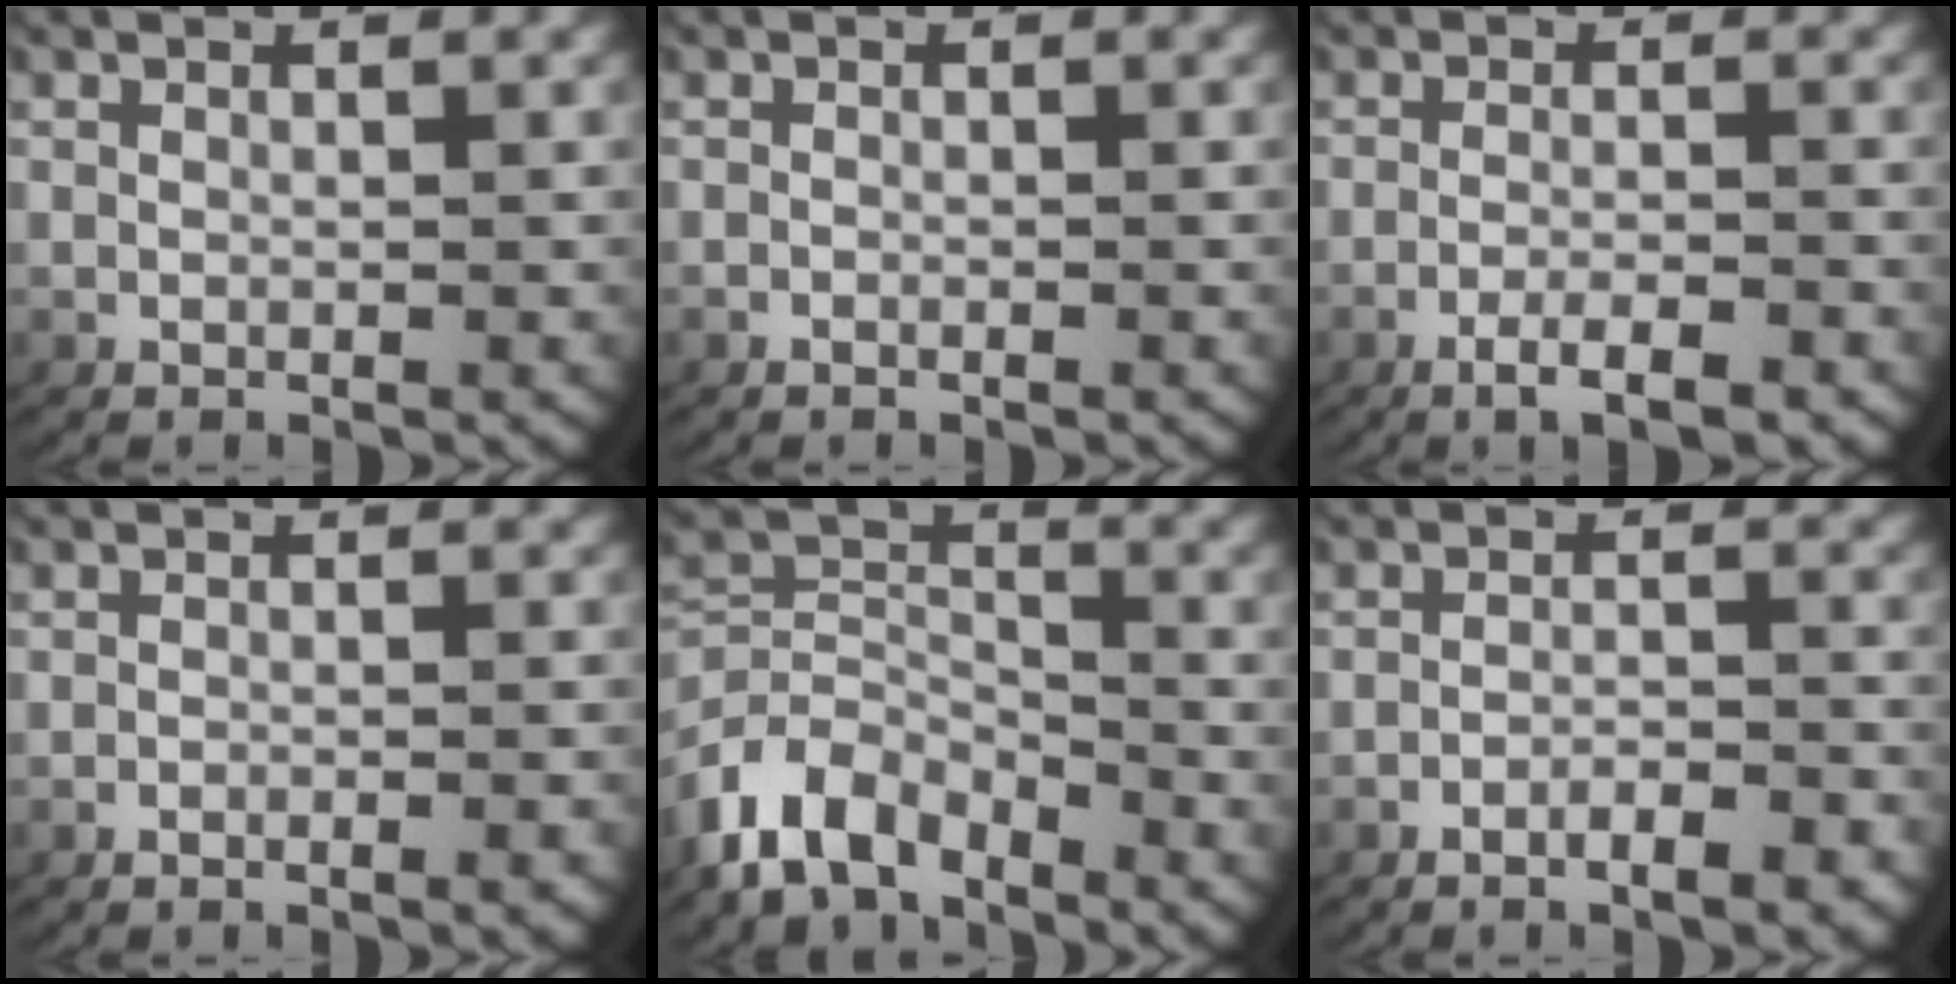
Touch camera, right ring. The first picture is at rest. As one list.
[{"total": 0.5, "force": [-0.5, -0.1, 0.1], "torque": [-0.008, -0.007, -0.007]}, {"total": 3.5, "force": [-2.3, 0.8, 2.5], "torque": [-0.048, -0.007, -0.037]}, {"total": 1.1, "force": [-1.0, 0.1, 0.5], "torque": [-0.009, -0.002, -0.019]}, {"total": 7.5, "force": [-4.4, 5.3, 3.0], "torque": [-0.060, -0.030, -0.074]}, {"total": 2.8, "force": [-2.4, 0.8, 1.2], "torque": [-0.015, -0.002, -0.046]}]